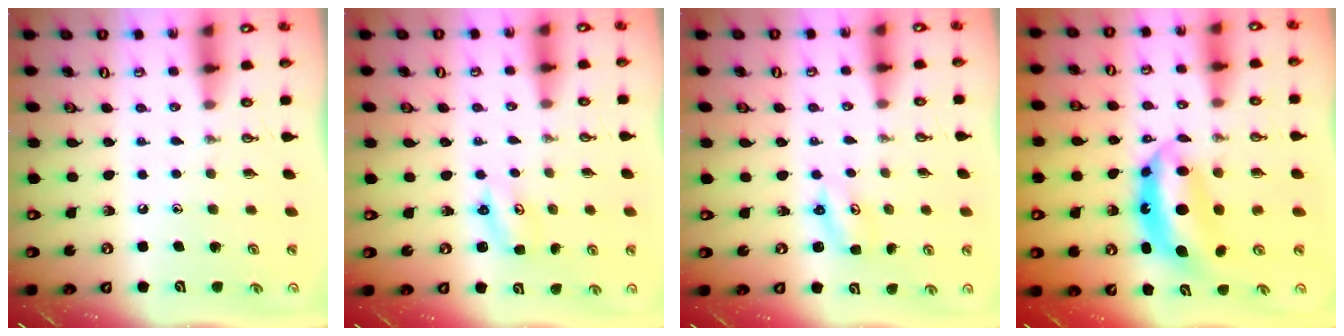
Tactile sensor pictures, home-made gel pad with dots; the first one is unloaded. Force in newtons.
{"total": 2.7, "press": 2.7, "slide": 0.3}
{"total": 2.7, "press": 2.7, "slide": 0.3}
{"total": 8.1, "press": 8.1, "slide": 0.7}